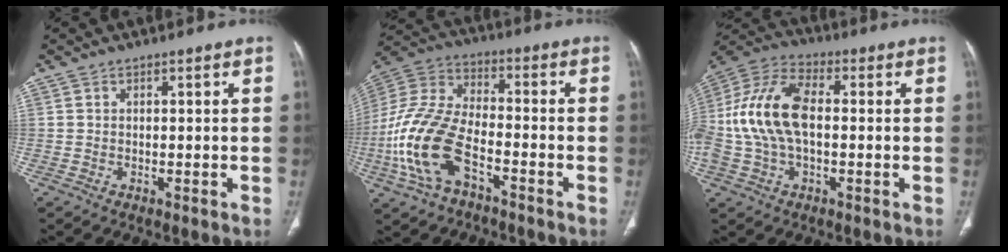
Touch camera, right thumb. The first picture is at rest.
{"total": 17.1, "force": [-6.9, 8.8, 13.0], "torque": [-0.284, 0.036, -0.135]}
{"total": 16.7, "force": [-0.2, 9.2, 13.9], "torque": [-0.304, 0.033, -0.006]}